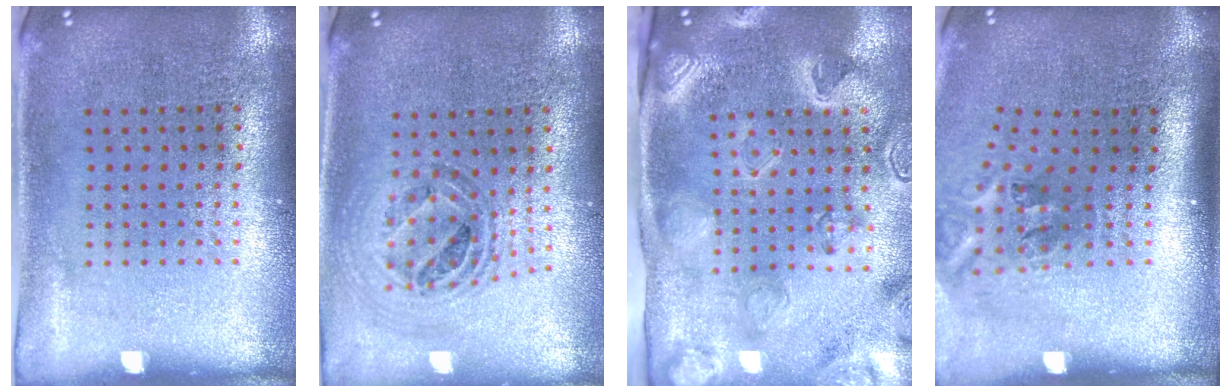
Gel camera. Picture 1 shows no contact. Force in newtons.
{"total": 1.0, "press": 1.0, "slide": 0.1}
{"total": 3.2, "press": 3.1, "slide": 0.4}
{"total": 2.3, "press": 1.4, "slide": 1.8}